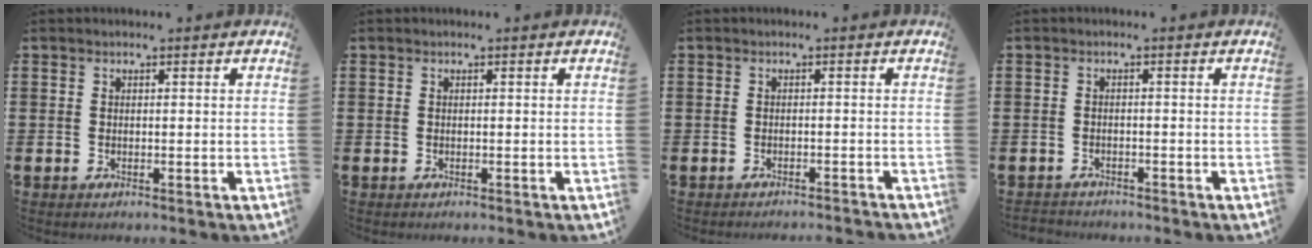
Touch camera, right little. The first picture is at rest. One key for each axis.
{"total": 0.0}
{"total": 0.9, "fx": -0.9, "fy": -0.2, "fz": 0.0, "tx": 0.000, "ty": 0.000, "tz": -0.019}
{"total": 1.1, "fx": -1.1, "fy": 0.2, "fz": -0.2, "tx": 0.000, "ty": 0.003, "tz": -0.025}